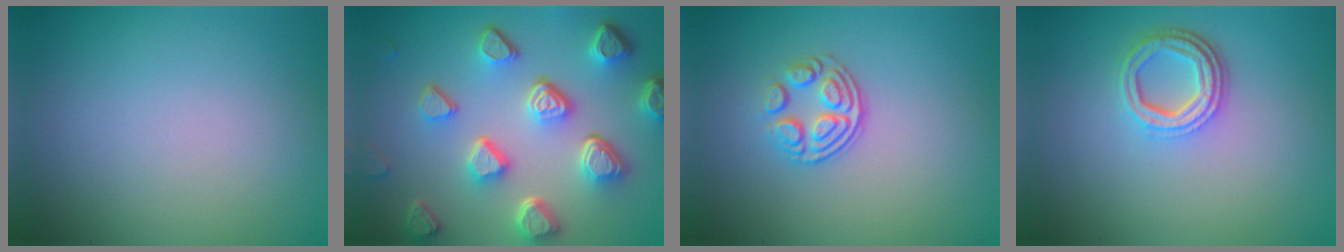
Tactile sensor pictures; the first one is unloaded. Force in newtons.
{"total": 7.6, "press": 5.5, "slide": 5.1}
{"total": 3.2, "press": 2.4, "slide": 2.2}
{"total": 4.0, "press": 3.1, "slide": 2.5}